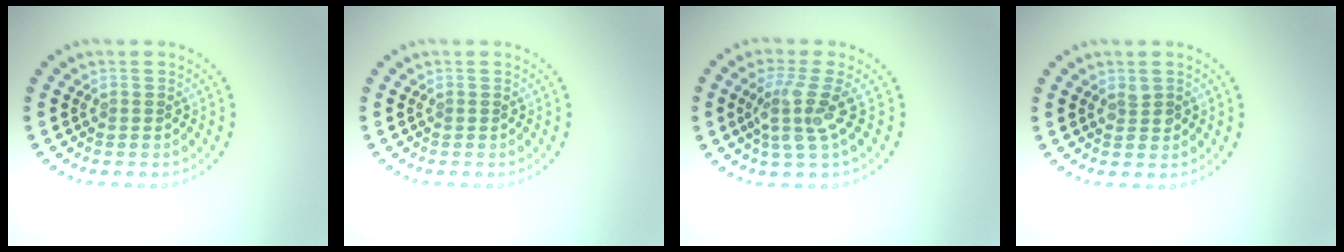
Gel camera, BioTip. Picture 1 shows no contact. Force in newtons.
{"total": 0.0}
{"total": 3.4, "press": 2.5, "slide": 2.3}
{"total": 1.1, "press": 1.0, "slide": 0.2}